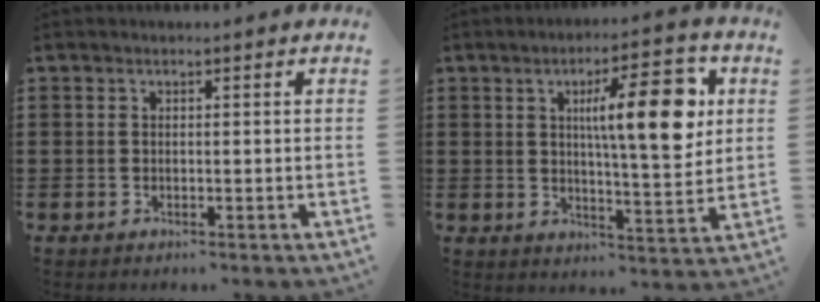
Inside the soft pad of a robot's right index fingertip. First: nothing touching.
{"total": 12.2, "force": [3.8, 3.2, 11.1], "torque": [-0.176, -0.005, 0.053]}